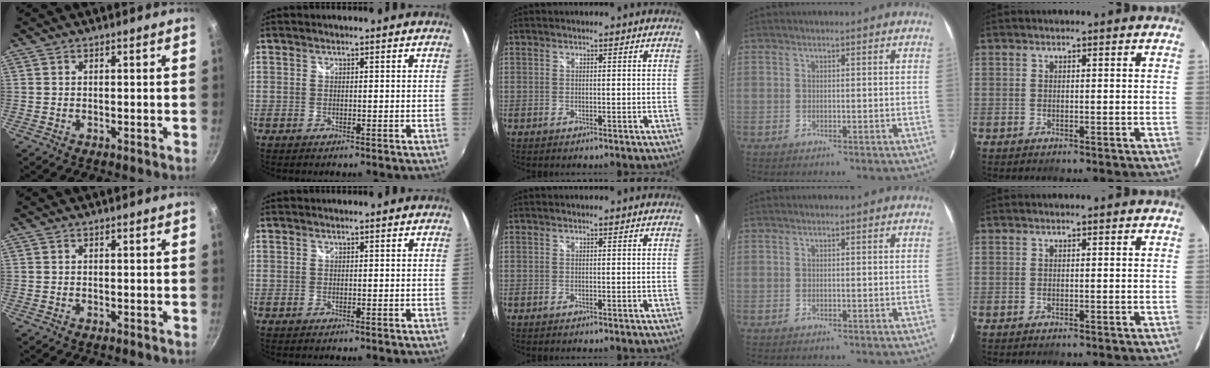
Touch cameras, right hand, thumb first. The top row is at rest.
{}